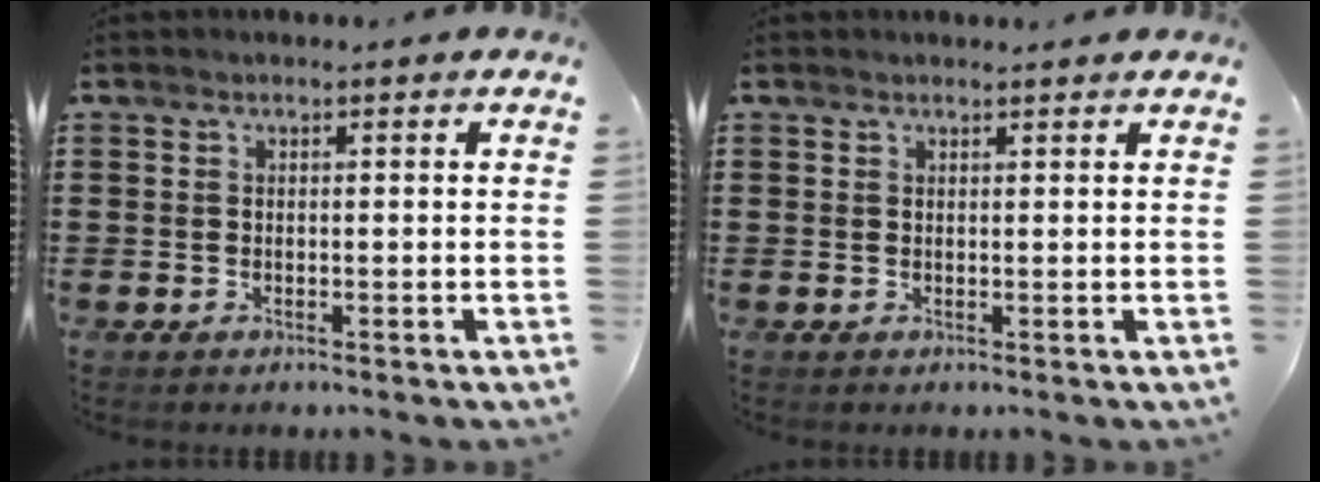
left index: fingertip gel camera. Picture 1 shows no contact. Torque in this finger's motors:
{"motor_torque": [-0.06, 0.17, -0.03, -0.01]}